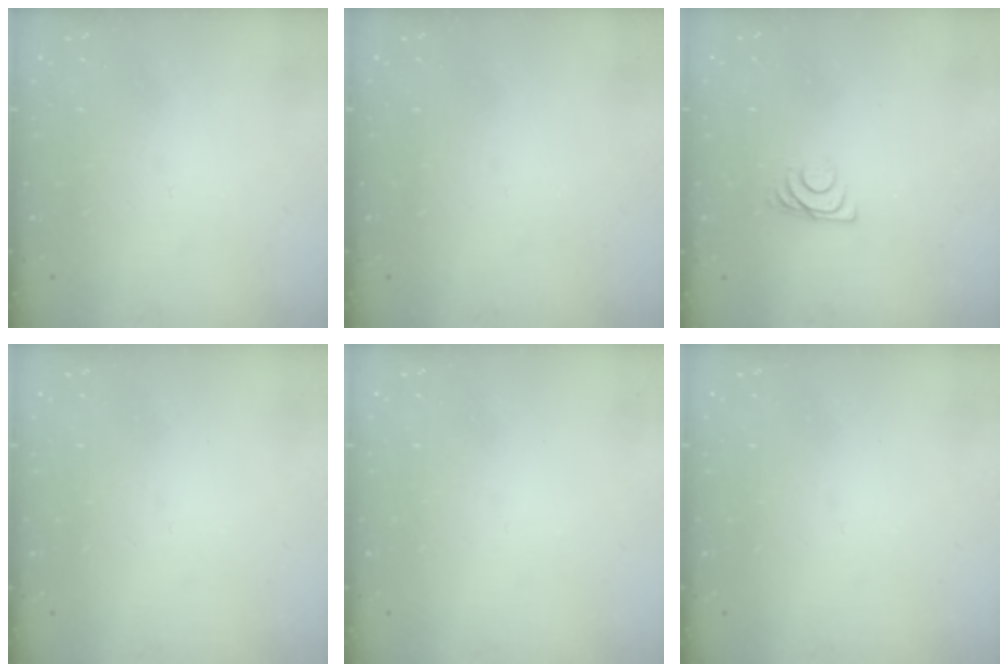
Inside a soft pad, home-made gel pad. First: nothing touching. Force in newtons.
{"total": 0.0}
{"total": 5.4, "press": 5.3, "slide": 0.7}
{"total": 0.0}
{"total": 0.0}
{"total": 0.0}